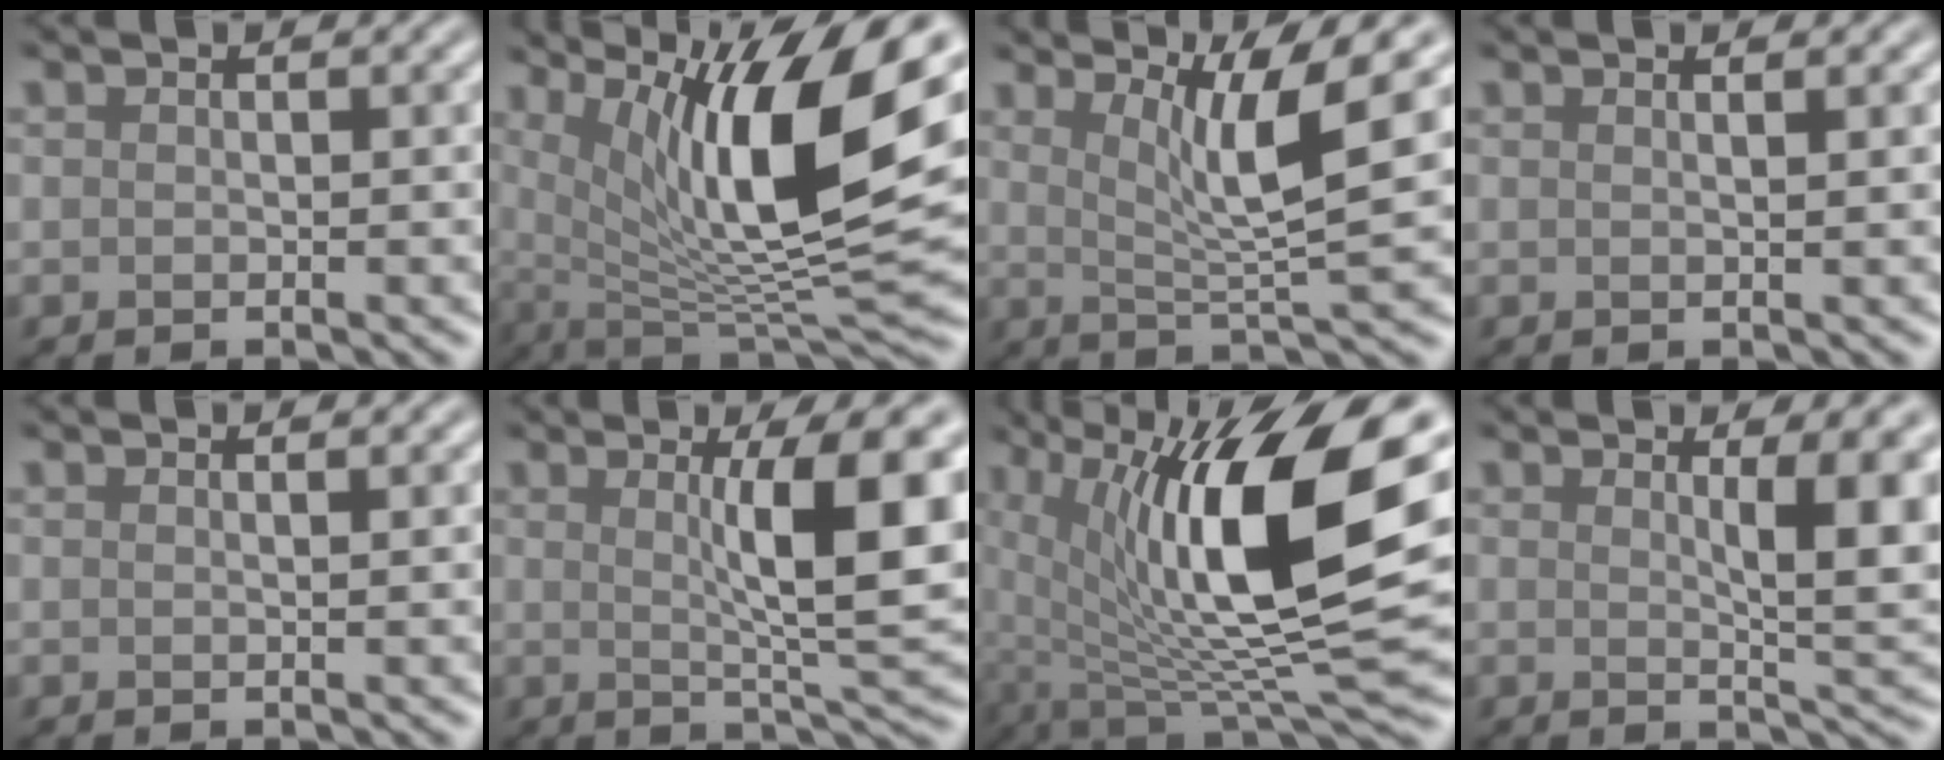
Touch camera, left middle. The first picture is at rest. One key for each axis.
{"total": 13.5, "fx": 5.2, "fy": 4.0, "fz": 11.8, "tx": -0.188, "ty": -0.002, "tz": 0.096}
{"total": 5.9, "fx": 2.2, "fy": 0.6, "fz": 5.4, "tx": -0.091, "ty": 0.000, "tz": 0.045}
{"total": 1.5, "fx": 0.7, "fy": 0.7, "fz": 1.0, "tx": 0.001, "ty": 0.004, "tz": -0.008}
{"total": 0.8, "fx": 0.4, "fy": 0.4, "fz": 0.6, "tx": 0.000, "ty": 0.002, "tz": -0.002}
{"total": 8.6, "fx": 1.7, "fy": 1.3, "fz": 8.4, "tx": -0.105, "ty": 0.001, "tz": 0.033}
{"total": 14.9, "fx": 2.8, "fy": 5.8, "fz": 13.4, "tx": -0.246, "ty": -0.017, "tz": 0.057}
{"total": 6.2, "fx": 1.5, "fy": 1.2, "fz": 5.9, "tx": -0.071, "ty": -0.004, "tz": 0.030}